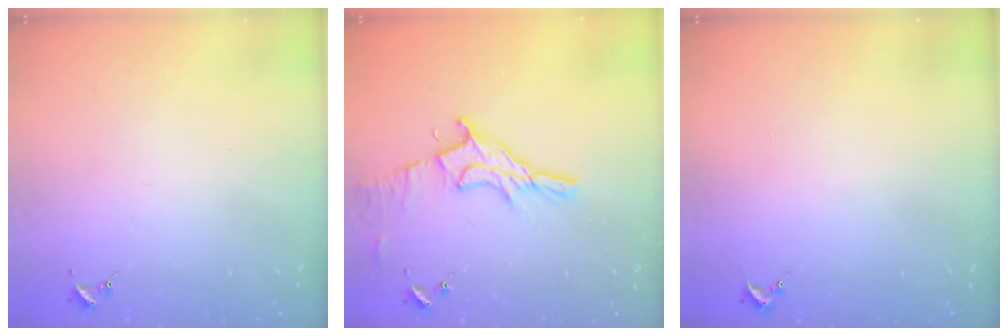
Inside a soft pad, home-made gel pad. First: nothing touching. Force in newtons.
{"total": 12.1, "press": 12.0, "slide": 1.0}
{"total": 0.9, "press": 0.9, "slide": 0.1}